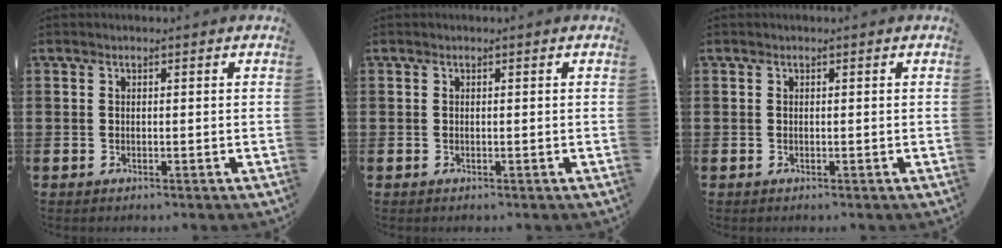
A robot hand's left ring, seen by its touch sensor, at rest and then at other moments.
{"total": 0.0}
{"total": 0.0}